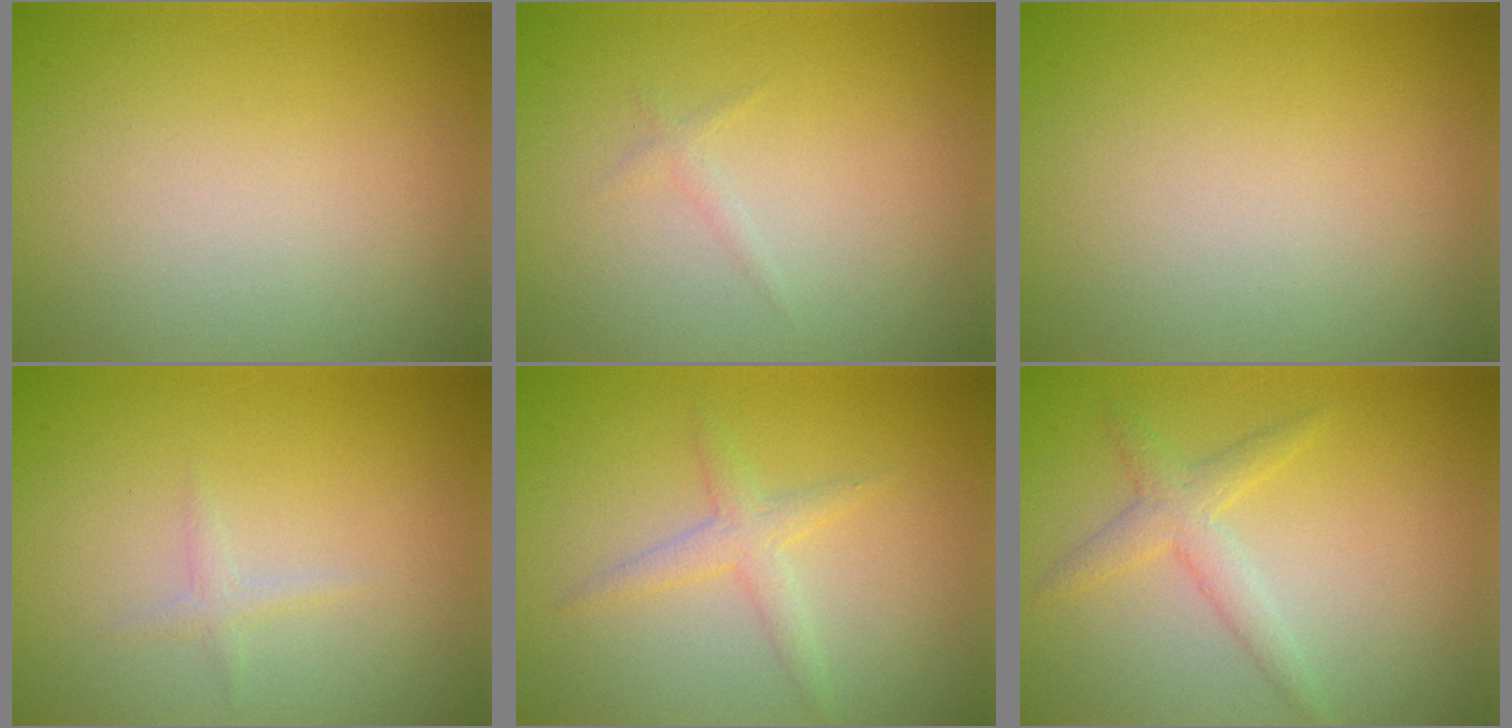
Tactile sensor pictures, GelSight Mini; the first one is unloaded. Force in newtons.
{"total": 1.2, "press": 1.2, "slide": 0.2}
{"total": 0.0}
{"total": 0.8, "press": 0.8, "slide": 0.1}
{"total": 2.0, "press": 2.0, "slide": 0.1}
{"total": 2.3, "press": 2.3, "slide": 0.2}